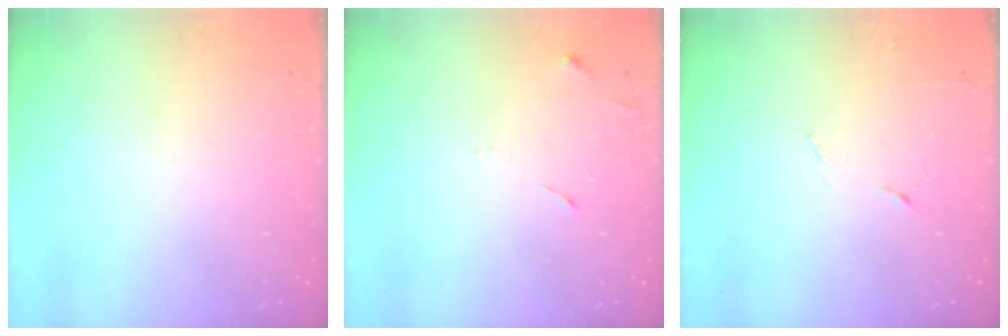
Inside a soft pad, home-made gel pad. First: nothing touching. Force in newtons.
{"total": 5.4, "press": 5.4, "slide": 0.7}
{"total": 4.8, "press": 4.7, "slide": 0.8}